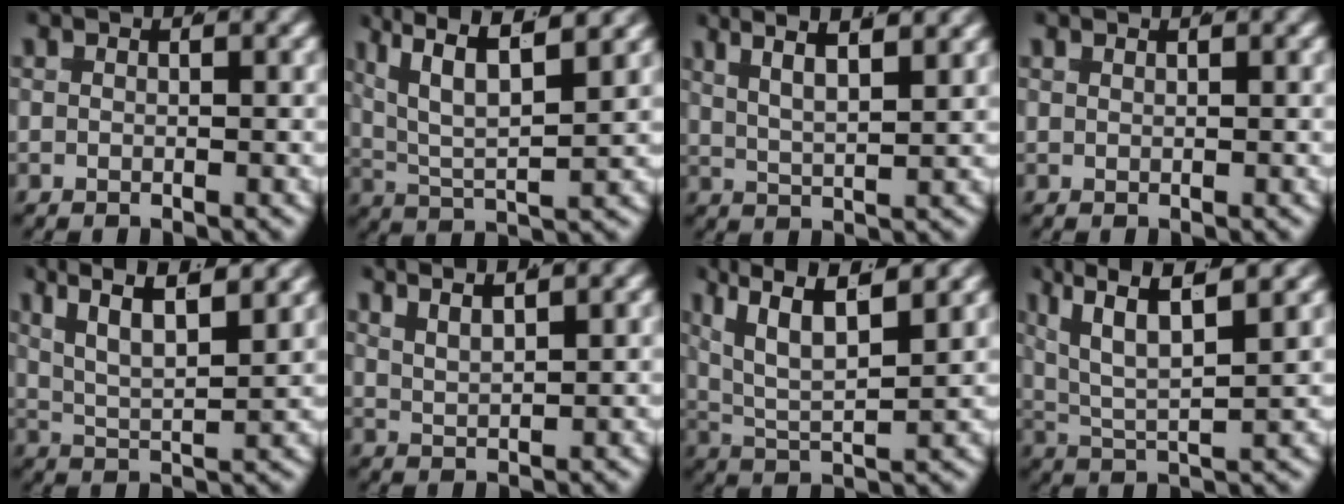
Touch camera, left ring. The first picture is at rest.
{"total": 6.5, "force": [2.3, 3.8, 4.8], "torque": [-0.110, -0.019, 0.039]}
{"total": 6.3, "force": [3.1, 3.4, 4.3], "torque": [-0.068, 0.016, 0.034]}
{"total": 0.7, "force": [0.6, 0.3, 0.1], "torque": [0.000, 0.001, 0.011]}
{"total": 8.0, "force": [3.6, 4.7, 5.4], "torque": [-0.104, 0.001, 0.048]}
{"total": 5.0, "force": [2.4, 3.2, 3.0], "torque": [-0.059, 0.005, 0.030]}
{"total": 7.1, "force": [2.5, 4.4, 5.0], "torque": [-0.118, -0.017, 0.039]}
{"total": 5.9, "force": [2.1, 3.3, 4.5], "torque": [-0.105, -0.019, 0.037]}